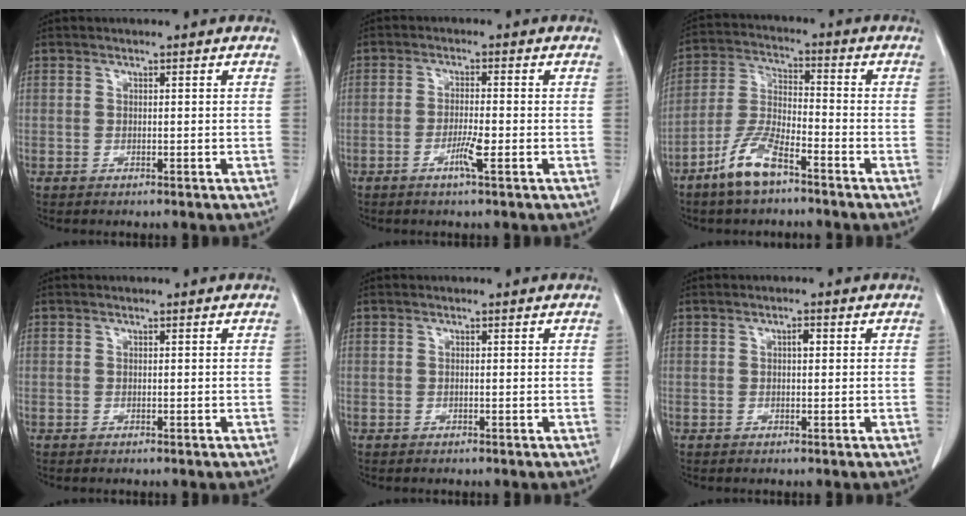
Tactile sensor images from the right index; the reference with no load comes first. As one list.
[{"total": 3.4, "force": [-1.6, -0.1, 3.1], "torque": [-0.062, -0.004, -0.032]}, {"total": 8.2, "force": [-5.5, 2.2, 5.7], "torque": [-0.126, -0.006, -0.109]}, {"total": 0.0}, {"total": 0.0}, {"total": 1.2, "force": [0.3, 0.5, 1.0], "torque": [-0.017, 0.003, 0.003]}]